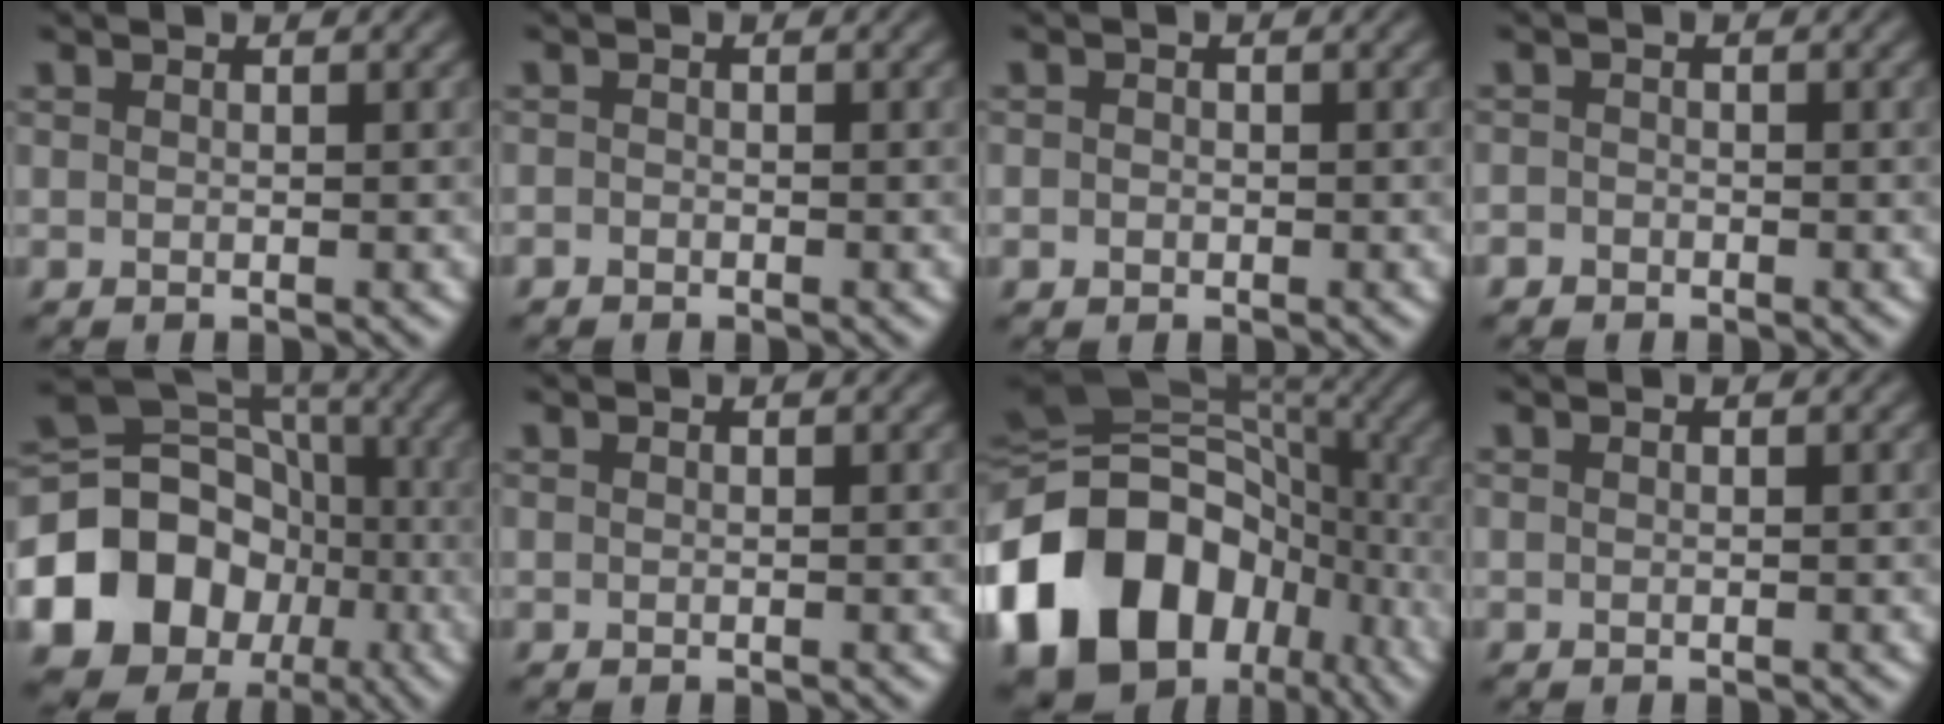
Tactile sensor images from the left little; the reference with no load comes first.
{"total": 0.5, "force": [-0.4, 0.3, 0.1], "torque": [0.002, -0.004, -0.008]}
{"total": 0.8, "force": [-0.2, 0.7, 0.3], "torque": [-0.002, -0.004, -0.005]}
{"total": 0.9, "force": [-0.6, 0.7, 0.0], "torque": [0.006, -0.001, -0.011]}
{"total": 14.6, "force": [-4.5, 12.3, 6.4], "torque": [-0.132, -0.007, -0.093]}
{"total": 0.0}
{"total": 20.0, "force": [-6.6, 15.5, 10.9], "torque": [-0.228, 0.003, -0.111]}
{"total": 0.0}